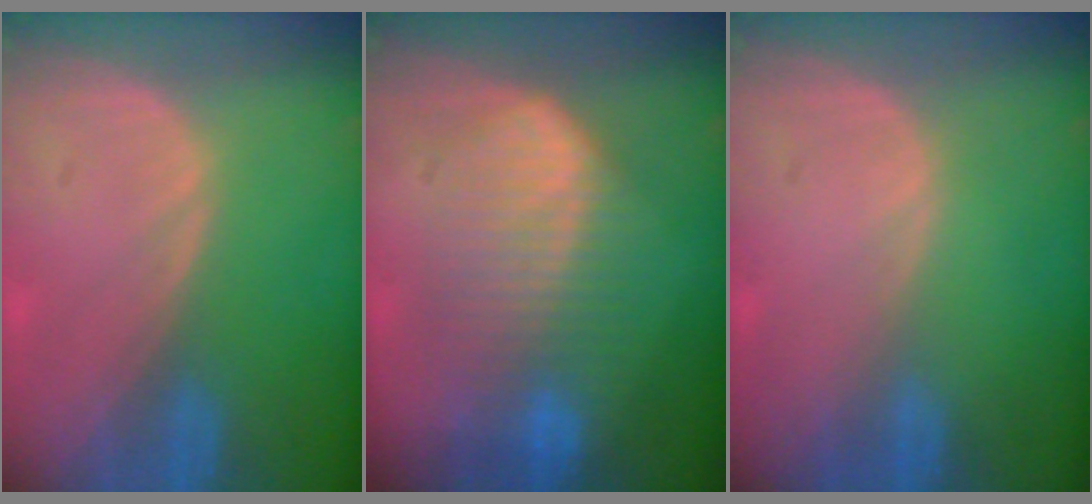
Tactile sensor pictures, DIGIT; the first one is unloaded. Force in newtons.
{"total": 8.7, "press": 8.7, "slide": 0.2}
{"total": 0.0}